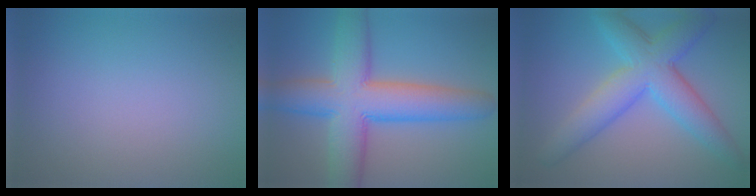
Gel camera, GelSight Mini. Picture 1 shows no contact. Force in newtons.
{"total": 10.5, "press": 10.5, "slide": 0.4}
{"total": 7.3, "press": 7.3, "slide": 0.1}